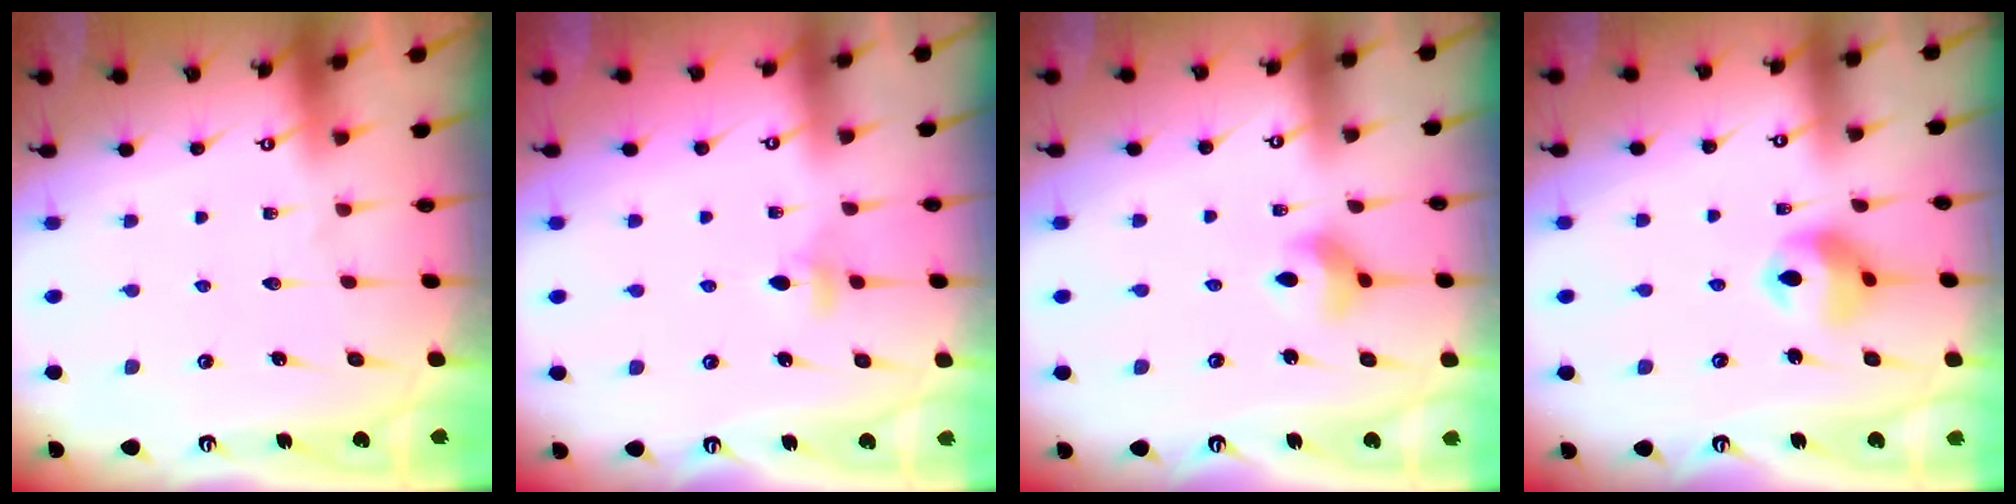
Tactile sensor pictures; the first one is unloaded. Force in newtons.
{"total": 3.7, "press": 3.6, "slide": 0.8}
{"total": 6.3, "press": 6.3, "slide": 0.6}
{"total": 10.4, "press": 10.3, "slide": 1.3}